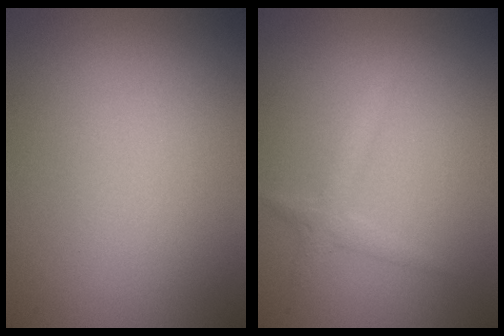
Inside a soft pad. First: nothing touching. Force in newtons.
{"total": 1.6, "press": 1.6, "slide": 0.1}